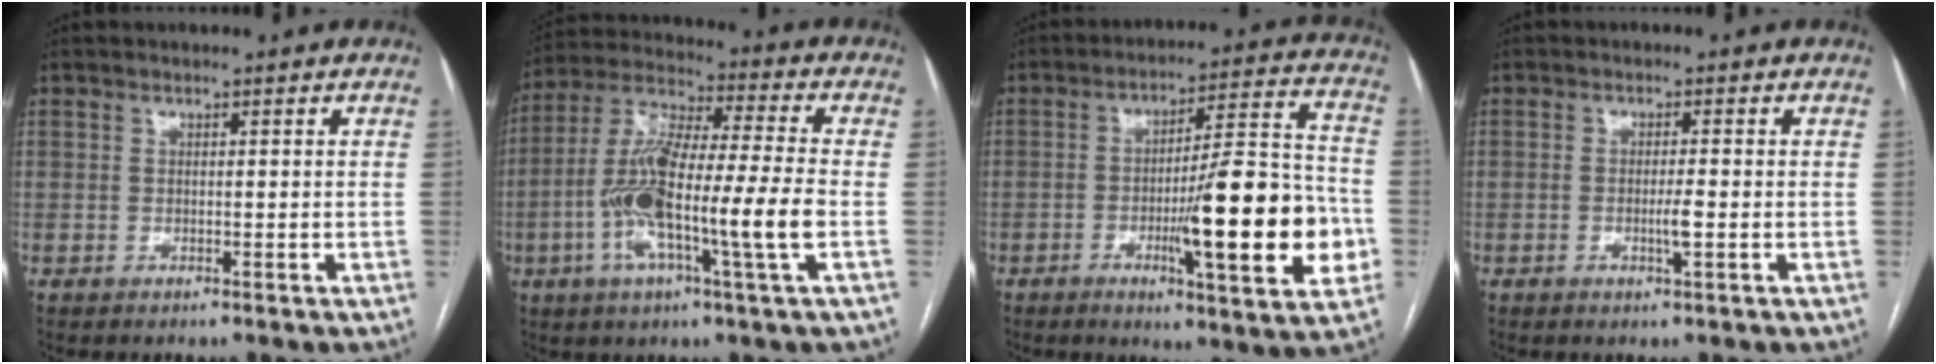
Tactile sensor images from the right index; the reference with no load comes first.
{"total": 16.7, "force": [-3.7, 0.8, 16.2], "torque": [-0.317, -0.001, -0.075]}
{"total": 18.7, "force": [-4.5, 2.1, 18.0], "torque": [-0.249, 0.002, -0.062]}
{"total": 2.4, "force": [-0.6, 0.0, 2.3], "torque": [-0.045, -0.004, -0.009]}